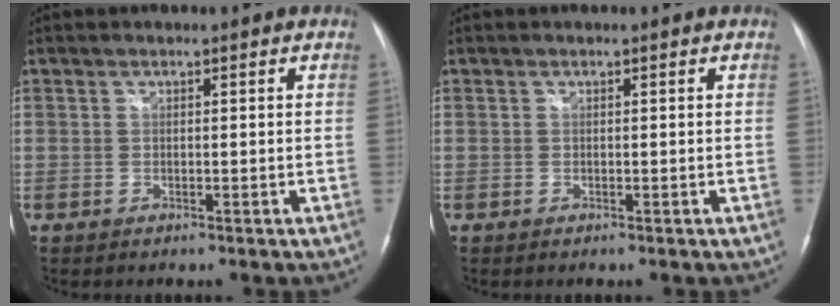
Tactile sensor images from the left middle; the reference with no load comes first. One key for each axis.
{"total": 0.0}